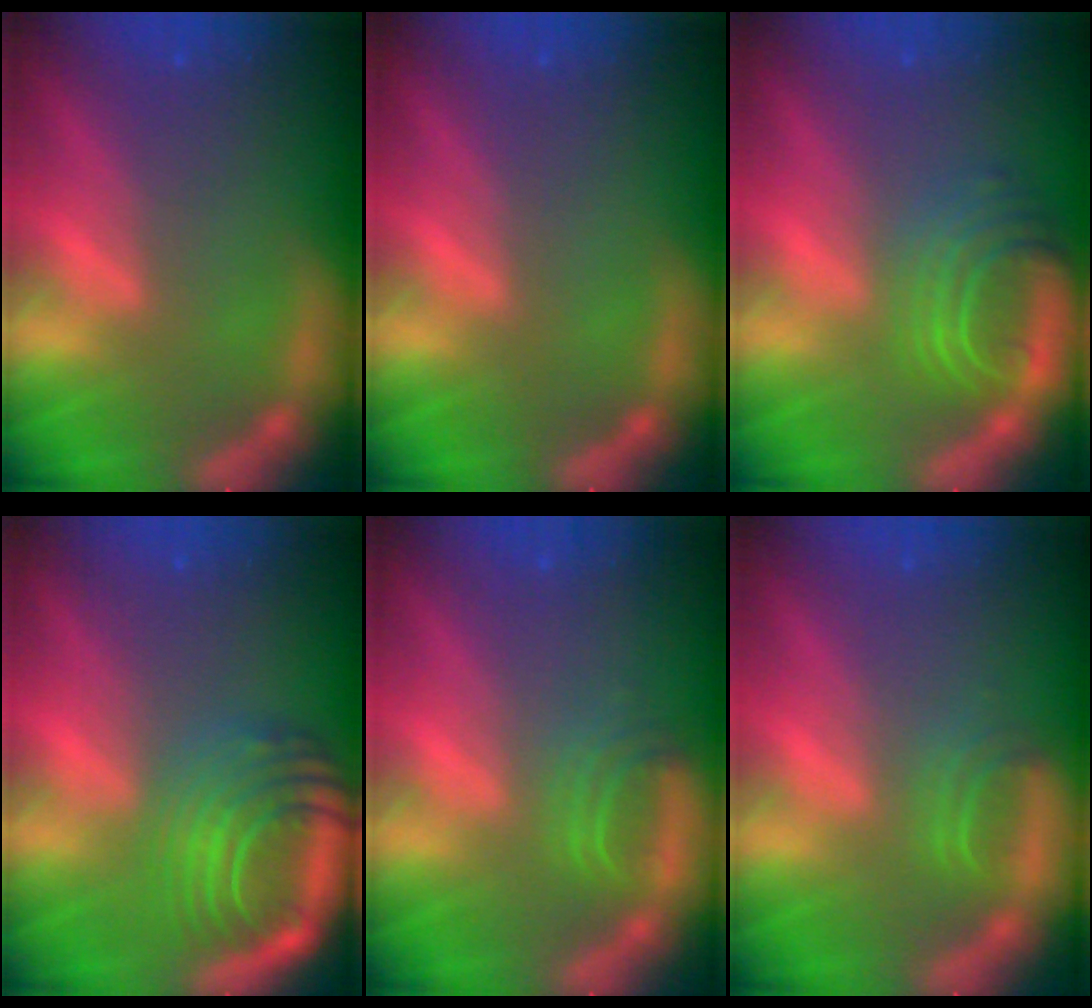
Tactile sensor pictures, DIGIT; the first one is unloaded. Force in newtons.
{"total": 0.0}
{"total": 6.1}
{"total": 10.1}
{"total": 2.5}
{"total": 1.9}